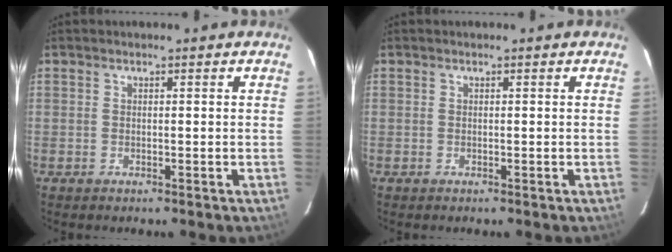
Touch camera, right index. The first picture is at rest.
{"total": 0.0}